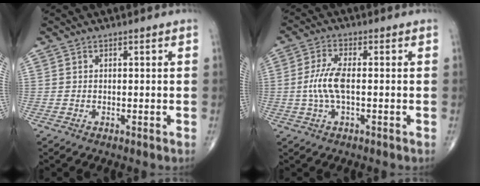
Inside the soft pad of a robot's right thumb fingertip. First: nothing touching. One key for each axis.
{"total": 6.2, "fx": -0.6, "fy": 2.1, "fz": 5.8, "tx": -0.141, "ty": 0.007, "tz": -0.015}